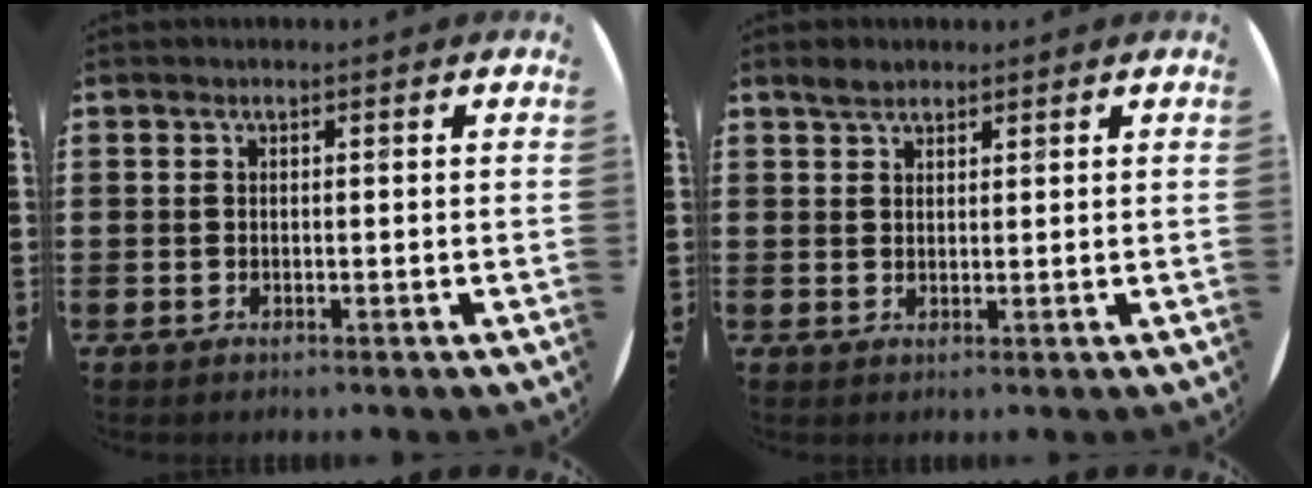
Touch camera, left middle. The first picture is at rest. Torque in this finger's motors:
{"motor_torque": [0.15, -0.12, 0.02, 0.01]}